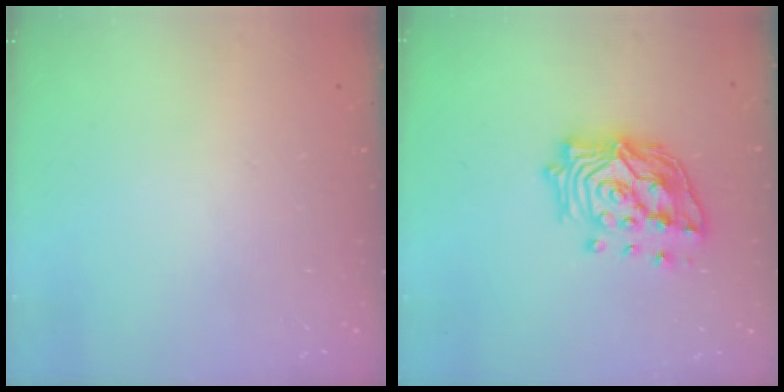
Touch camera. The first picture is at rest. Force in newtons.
{"total": 18.9, "press": 18.8, "slide": 1.7}